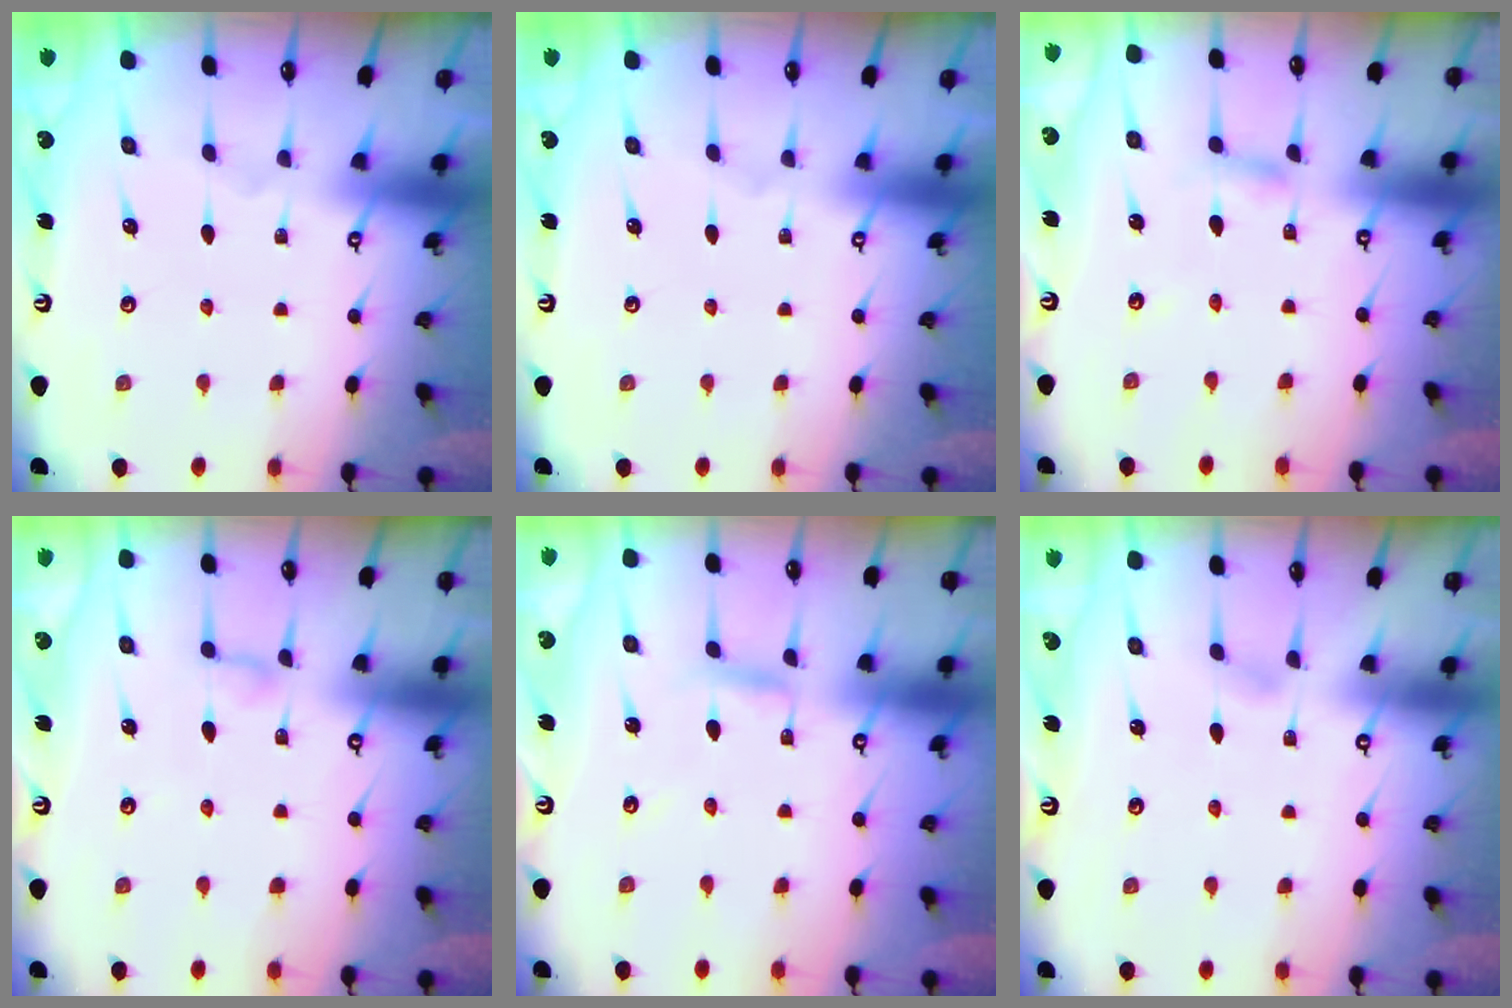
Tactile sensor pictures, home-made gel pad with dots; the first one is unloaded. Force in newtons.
{"total": 0.0}
{"total": 2.9, "press": 2.9, "slide": 0.1}
{"total": 4.4, "press": 4.4, "slide": 0.5}
{"total": 2.8, "press": 2.8, "slide": 0.2}
{"total": 2.0, "press": 2.0, "slide": 0.2}